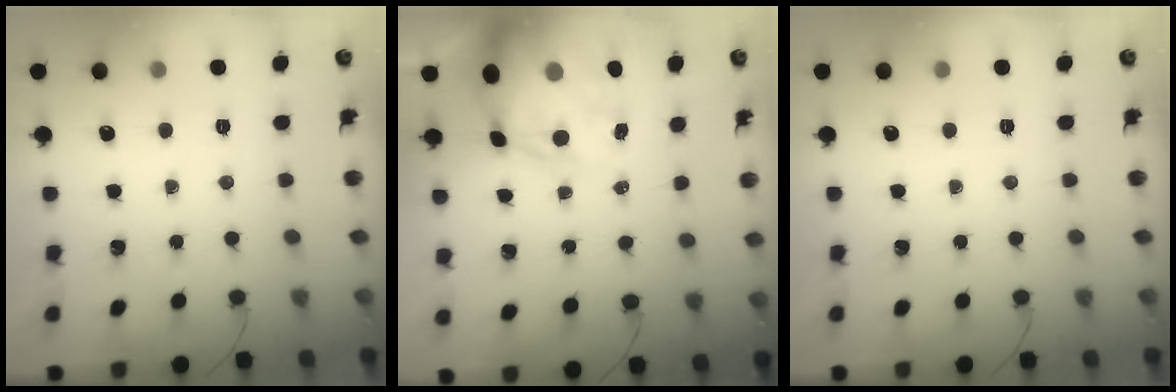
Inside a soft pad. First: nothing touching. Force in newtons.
{"total": 16.4, "press": 15.9, "slide": 3.9}
{"total": 0.0}